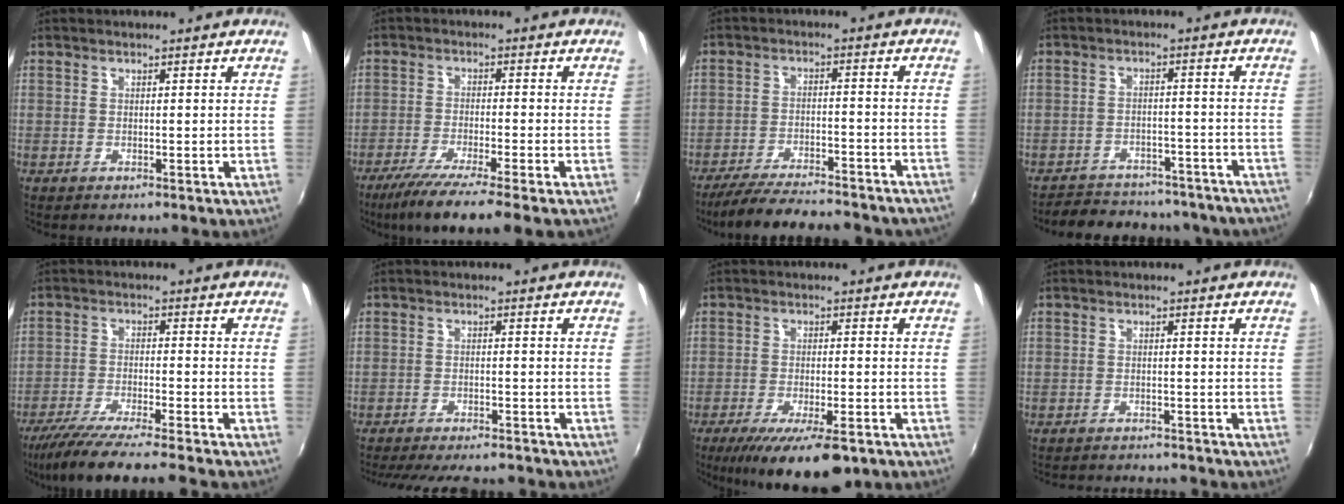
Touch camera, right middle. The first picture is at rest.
{"total": 9.4, "force": [-7.1, -0.5, 6.1], "torque": [-0.130, -0.030, -0.120]}
{"total": 20.9, "force": [-18.4, 4.7, 8.7], "torque": [-0.168, -0.017, -0.245]}
{"total": 21.4, "force": [-18.6, 7.8, 7.2], "torque": [-0.150, 0.023, -0.220]}
{"total": 11.5, "force": [-10.1, -1.1, 5.4], "torque": [-0.116, -0.033, -0.172]}
{"total": 14.2, "force": [-12.4, 3.4, 6.1], "torque": [-0.130, -0.020, -0.177]}
{"total": 13.0, "force": [-8.6, 3.6, 9.1], "torque": [-0.173, -0.036, -0.136]}
{"total": 7.8, "force": [-7.2, 1.7, 2.3], "torque": [-0.061, -0.014, -0.104]}